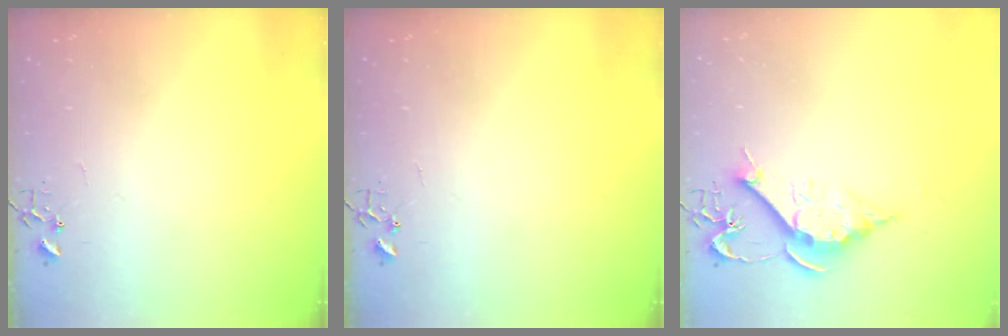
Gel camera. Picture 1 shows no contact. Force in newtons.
{"total": 0.0}
{"total": 11.7, "press": 11.7, "slide": 0.9}